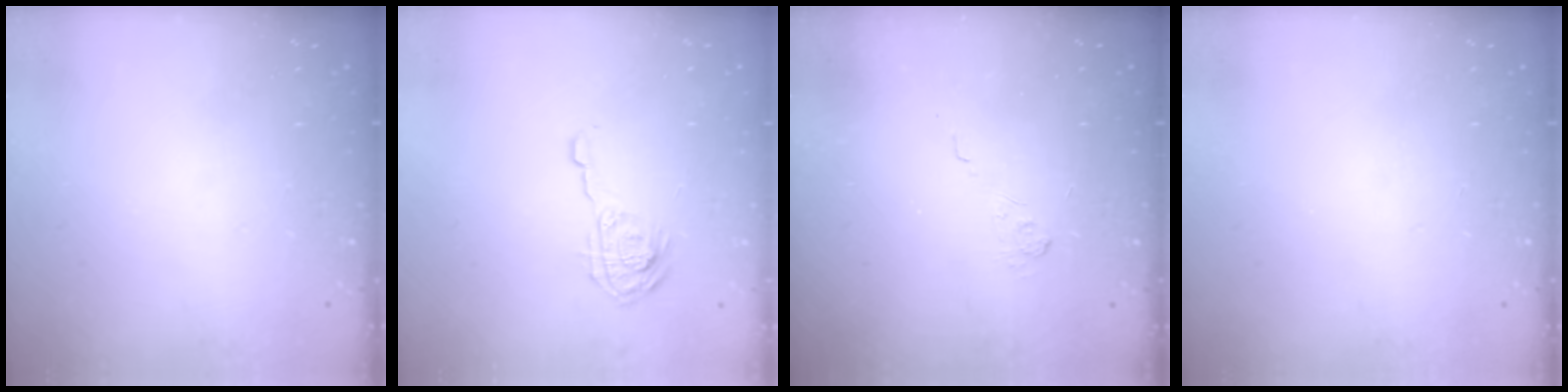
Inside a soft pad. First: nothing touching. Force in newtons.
{"total": 8.2, "press": 8.2, "slide": 0.1}
{"total": 2.2, "press": 1.7, "slide": 1.5}
{"total": 0.0}